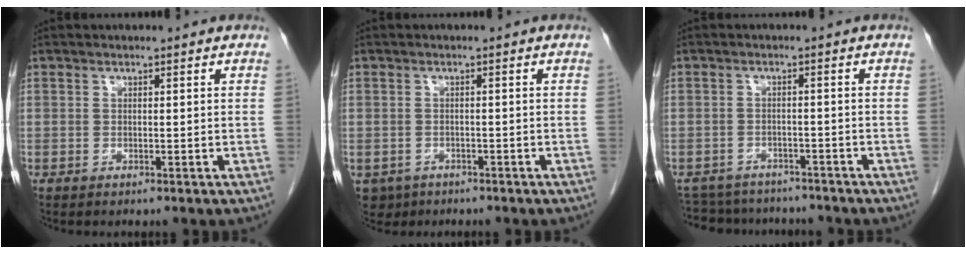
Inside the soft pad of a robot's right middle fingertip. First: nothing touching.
{"total": 4.2, "force": [-2.6, 3.2, 0.7], "torque": [-0.013, 0.002, -0.038]}
{"total": 10.7, "force": [-9.7, 3.9, 2.5], "torque": [-0.051, 0.009, -0.124]}